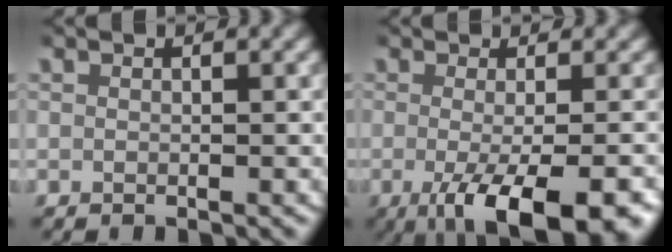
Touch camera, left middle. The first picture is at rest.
{"total": 7.3, "force": [-3.6, 1.9, 6.0], "torque": [-0.098, -0.020, -0.042]}